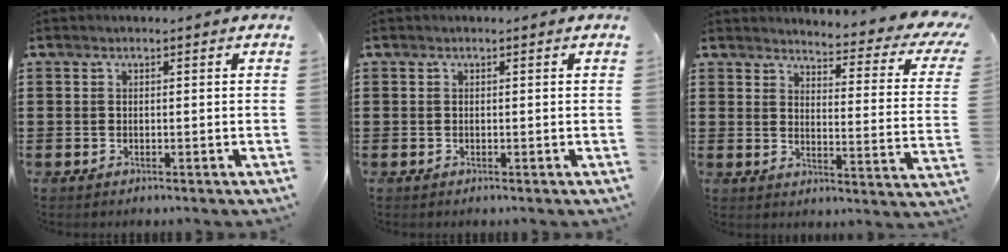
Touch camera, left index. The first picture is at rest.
{"total": 0.0}
{"total": 4.3, "force": [3.6, 0.3, 2.2], "torque": [-0.038, -0.039, 0.051]}